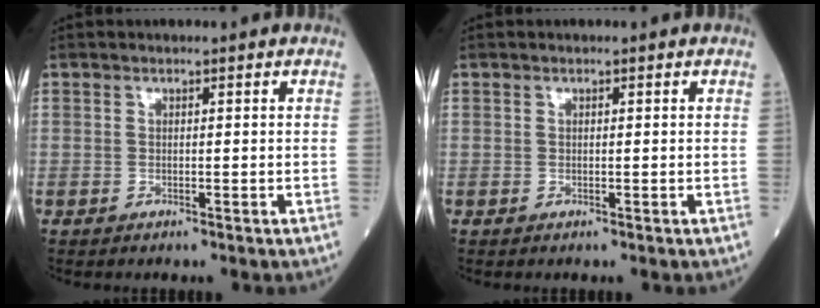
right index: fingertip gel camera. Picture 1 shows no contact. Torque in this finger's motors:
{"motor_torque": [0.22, -0.07, 0.08, 0.02]}